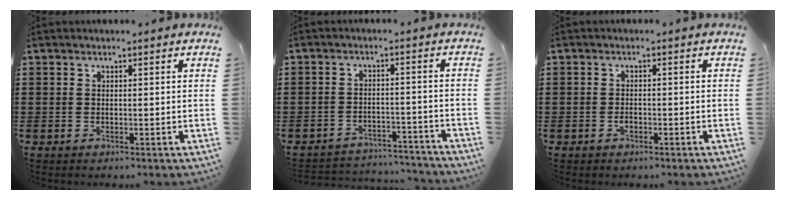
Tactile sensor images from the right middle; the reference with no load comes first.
{"total": 3.7, "force": [-3.7, 0.5, -0.1], "torque": [-0.004, 0.001, -0.080]}
{"total": 1.0, "force": [-0.5, 0.6, 0.6], "torque": [-0.014, -0.004, -0.009]}